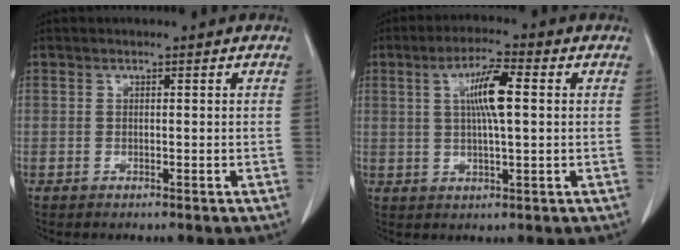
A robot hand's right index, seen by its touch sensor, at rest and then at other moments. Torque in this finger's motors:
{"motor_torque": [0.43, 0.01, 0.29, 0.07]}